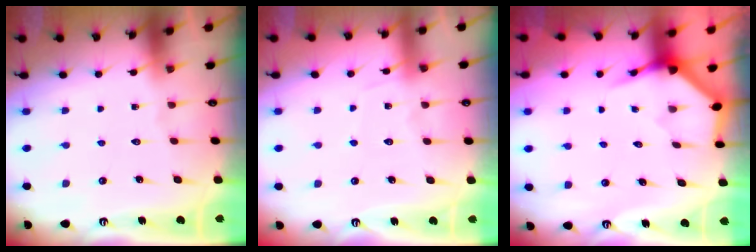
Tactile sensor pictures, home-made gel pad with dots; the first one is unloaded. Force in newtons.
{"total": 5.9, "press": 5.9, "slide": 0.7}
{"total": 4.0, "press": 4.0, "slide": 0.3}